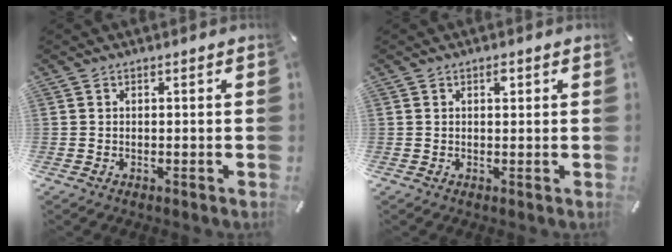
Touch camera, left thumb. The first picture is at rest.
{"total": 1.6, "force": [0.7, 0.8, 1.2], "torque": [-0.017, 0.000, 0.009]}